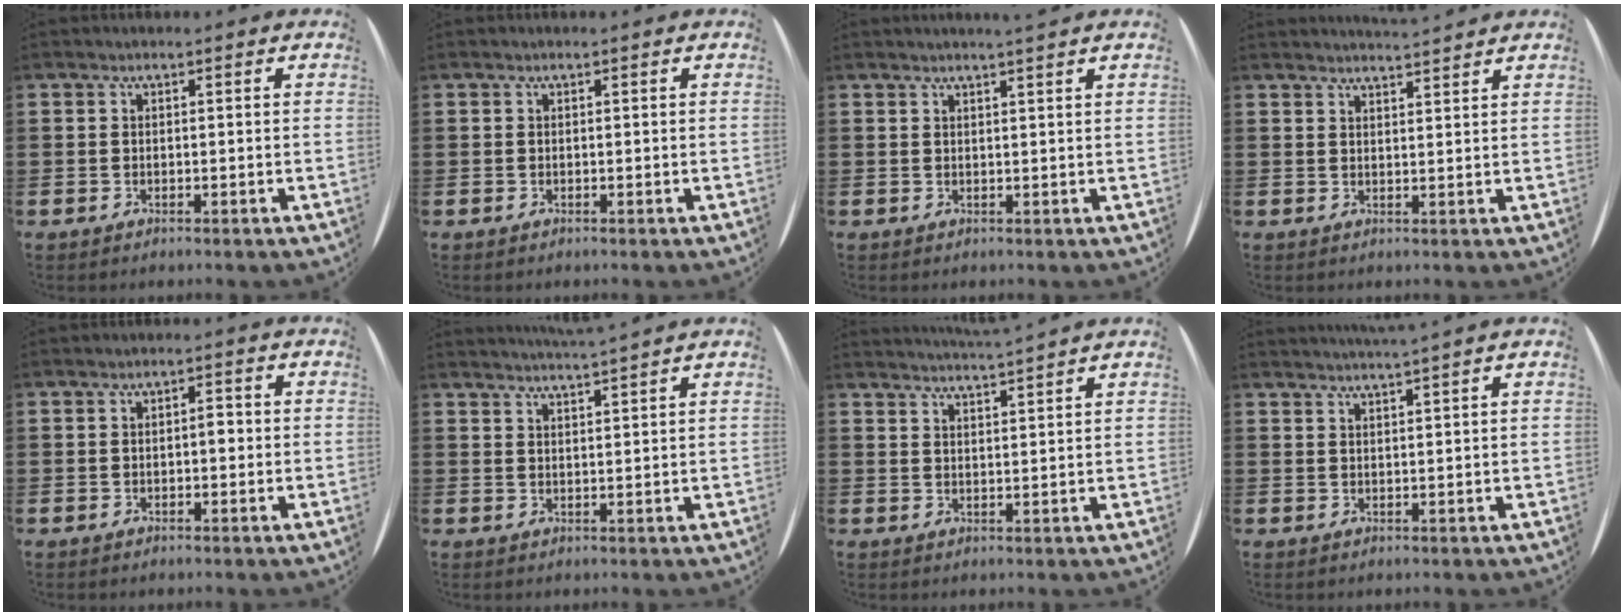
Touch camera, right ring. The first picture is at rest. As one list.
[{"total": 0.0}, {"total": 1.3, "force": [1.1, -0.5, 0.3], "torque": [-0.002, -0.003, 0.021]}, {"total": 2.3, "force": [2.2, -0.4, -0.3], "torque": [0.004, -0.013, 0.042]}, {"total": 1.5, "force": [-0.1, 0.8, 1.3], "torque": [-0.024, 0.005, -0.004]}, {"total": 2.4, "force": [2.3, -0.9, -0.2], "torque": [0.003, -0.014, 0.042]}, {"total": 2.7, "force": [2.6, -0.8, -0.3], "torque": [0.002, -0.019, 0.047]}, {"total": 1.7, "force": [1.5, -0.9, 0.2], "torque": [-0.001, -0.009, 0.028]}]